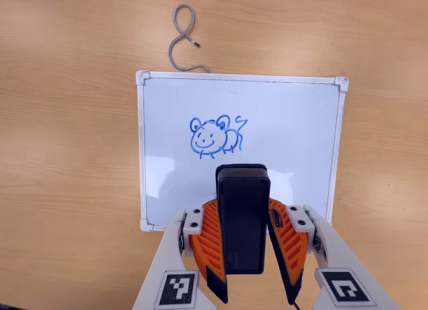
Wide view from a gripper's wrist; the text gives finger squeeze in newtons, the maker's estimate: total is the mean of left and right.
{"total": 8.9, "left": 7.1, "right": 10.8}